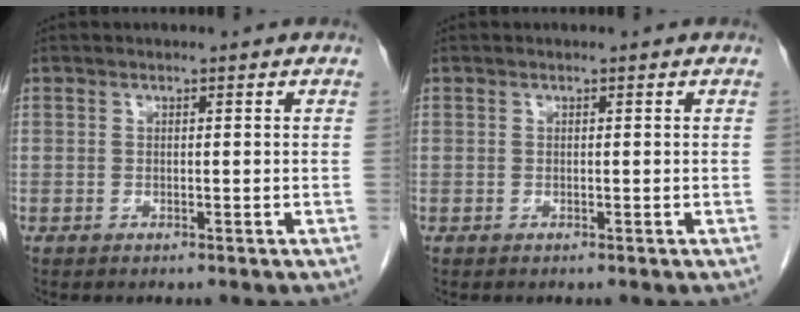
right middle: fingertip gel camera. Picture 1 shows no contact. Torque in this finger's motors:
{"motor_torque": [0.00, 0.00, 0.00, 0.00]}